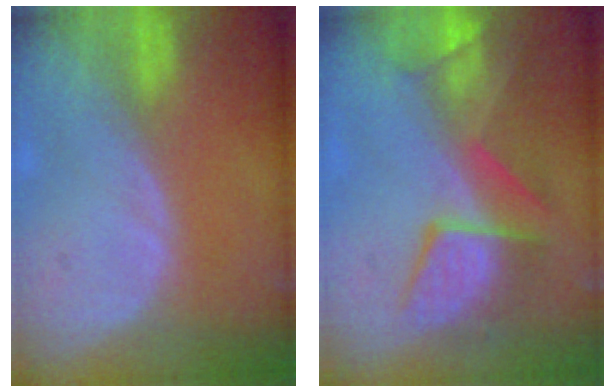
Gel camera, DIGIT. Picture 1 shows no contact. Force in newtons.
{"total": 9.6, "press": 8.7, "slide": 4.1}